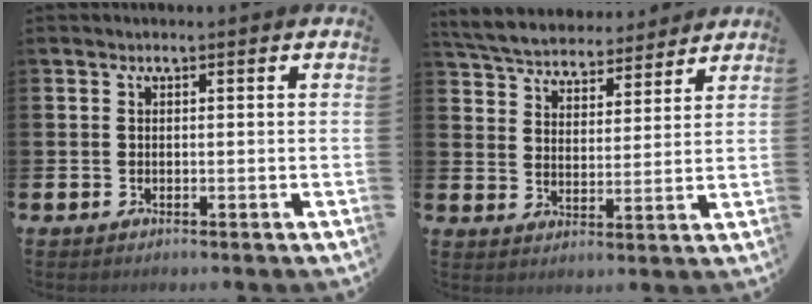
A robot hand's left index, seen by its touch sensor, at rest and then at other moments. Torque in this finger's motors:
{"motor_torque": [0.07, -0.77, -0.10, 0.02]}